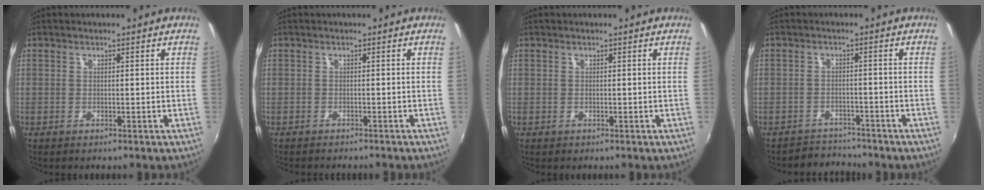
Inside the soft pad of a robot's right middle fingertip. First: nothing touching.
{"total": 3.3, "force": [-3.0, 0.6, 1.1], "torque": [-0.027, -0.013, -0.046]}
{"total": 0.0}
{"total": 4.2, "force": [-4.0, 1.4, -0.6], "torque": [-0.002, 0.010, -0.068]}